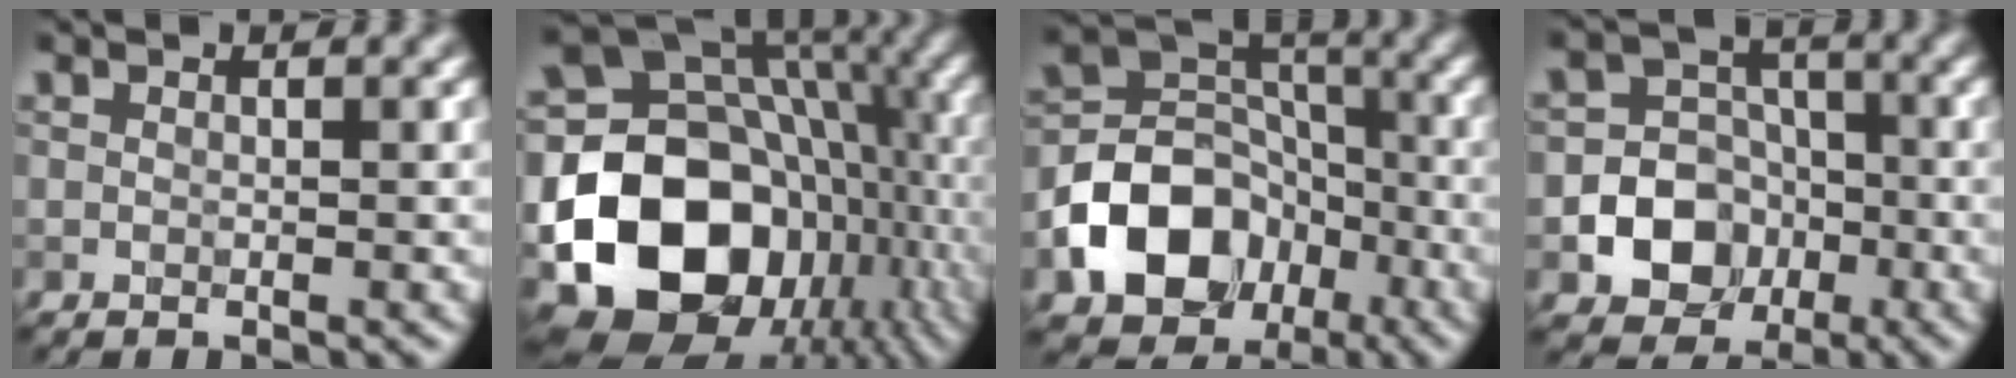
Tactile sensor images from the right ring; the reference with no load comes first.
{"total": 20.2, "force": [-5.6, 15.3, 12.0], "torque": [-0.235, -0.014, -0.091]}
{"total": 10.6, "force": [-4.5, 8.1, 5.1], "torque": [-0.085, -0.001, -0.091]}
{"total": 8.4, "force": [-2.7, 7.5, 2.7], "torque": [-0.029, -0.004, -0.070]}